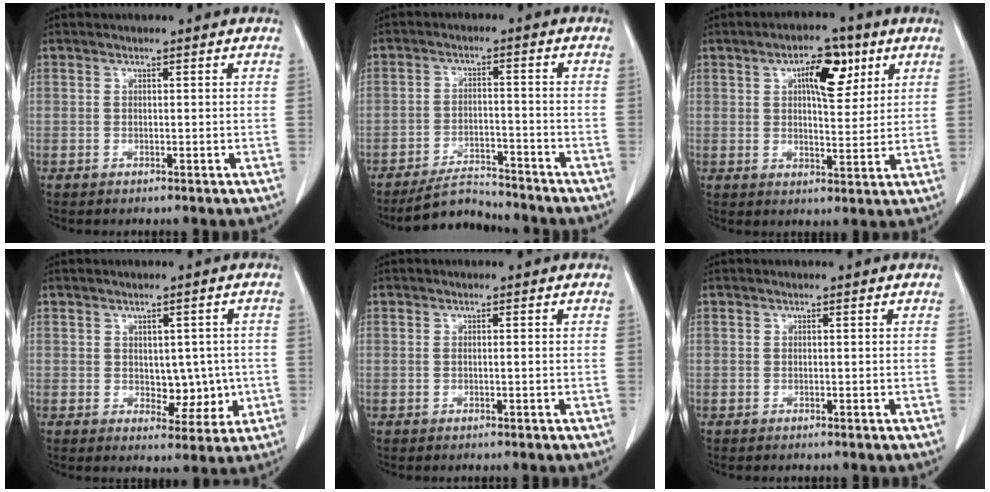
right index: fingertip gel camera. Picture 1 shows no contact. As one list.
[{"total": 6.1, "force": [-6.0, 1.1, 0.7], "torque": [-0.012, -0.003, -0.100]}, {"total": 8.0, "force": [3.6, 3.2, 6.4], "torque": [-0.099, 0.012, 0.054]}, {"total": 5.4, "force": [-0.2, 3.2, 4.3], "torque": [-0.047, 0.003, 0.007]}, {"total": 0.6, "force": [-0.1, 0.0, 0.6], "torque": [-0.012, 0.000, 0.000]}, {"total": 0.0}]